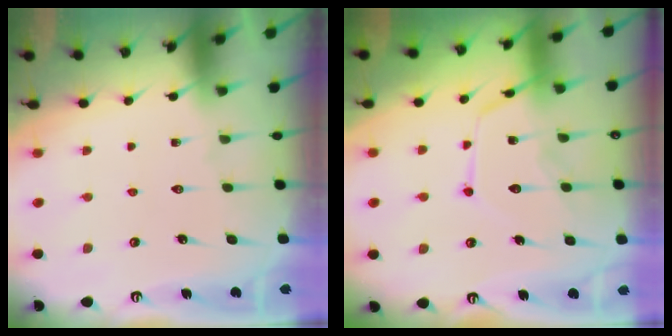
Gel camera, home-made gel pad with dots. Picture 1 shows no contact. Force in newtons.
{"total": 14.1, "press": 14.0, "slide": 1.2}